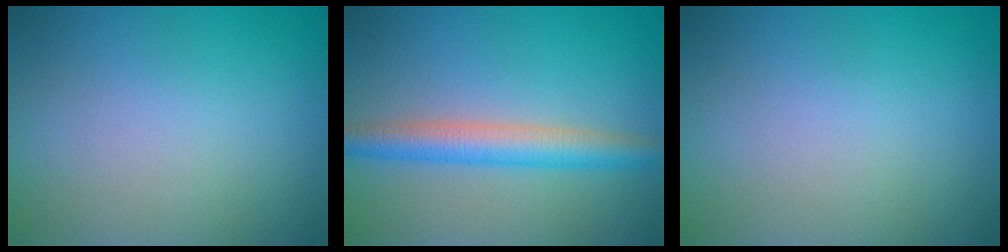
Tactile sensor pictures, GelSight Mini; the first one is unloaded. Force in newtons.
{"total": 4.0, "press": 4.0, "slide": 0.2}
{"total": 0.0}